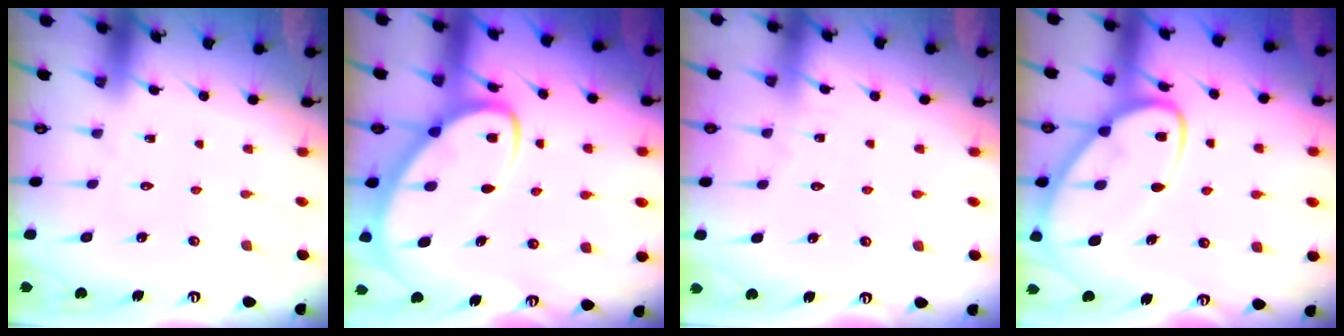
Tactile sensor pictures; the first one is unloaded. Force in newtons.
{"total": 8.4, "press": 8.4, "slide": 0.9}
{"total": 2.5, "press": 2.5, "slide": 0.3}
{"total": 12.6, "press": 12.6, "slide": 1.2}